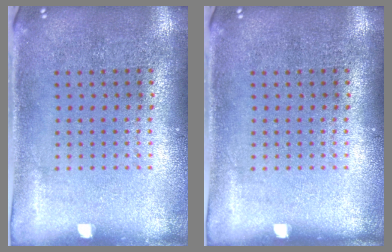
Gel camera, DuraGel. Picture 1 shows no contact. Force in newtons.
{"total": 0.0}